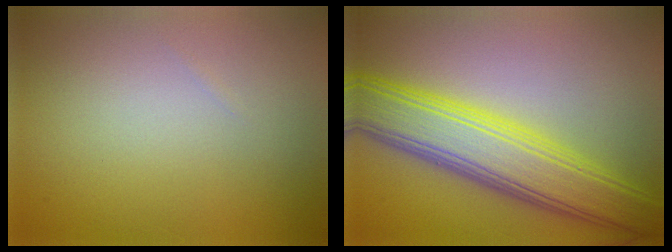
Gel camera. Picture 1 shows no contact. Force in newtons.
{"total": 8.1, "press": 8.1, "slide": 0.1}